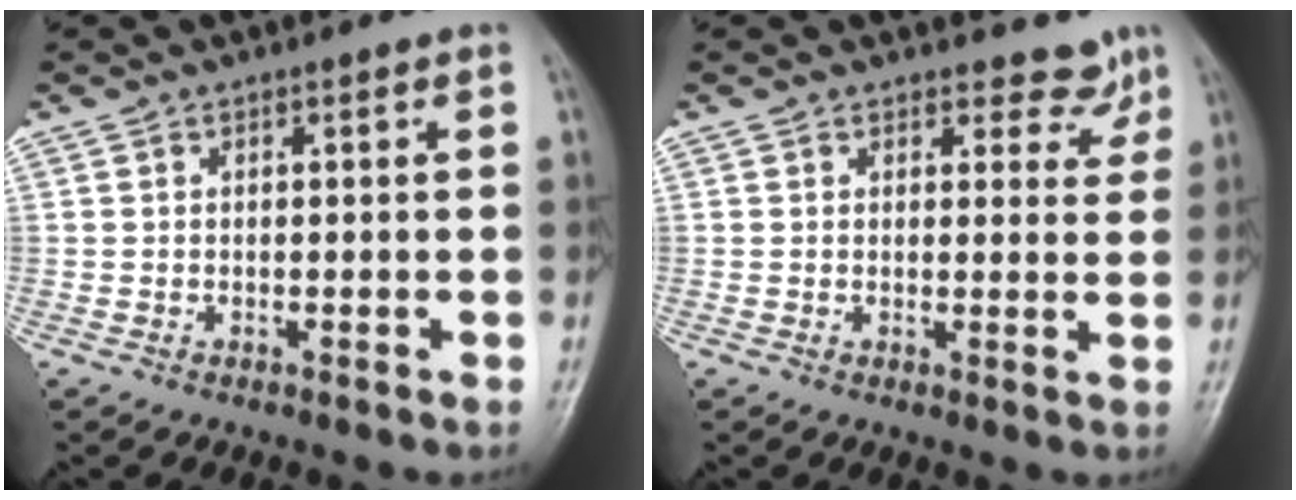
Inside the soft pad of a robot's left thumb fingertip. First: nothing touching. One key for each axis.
{"total": 4.5, "fx": 3.9, "fy": 2.2, "fz": 0.3, "tx": 0.026, "ty": -0.029, "tz": 0.038}